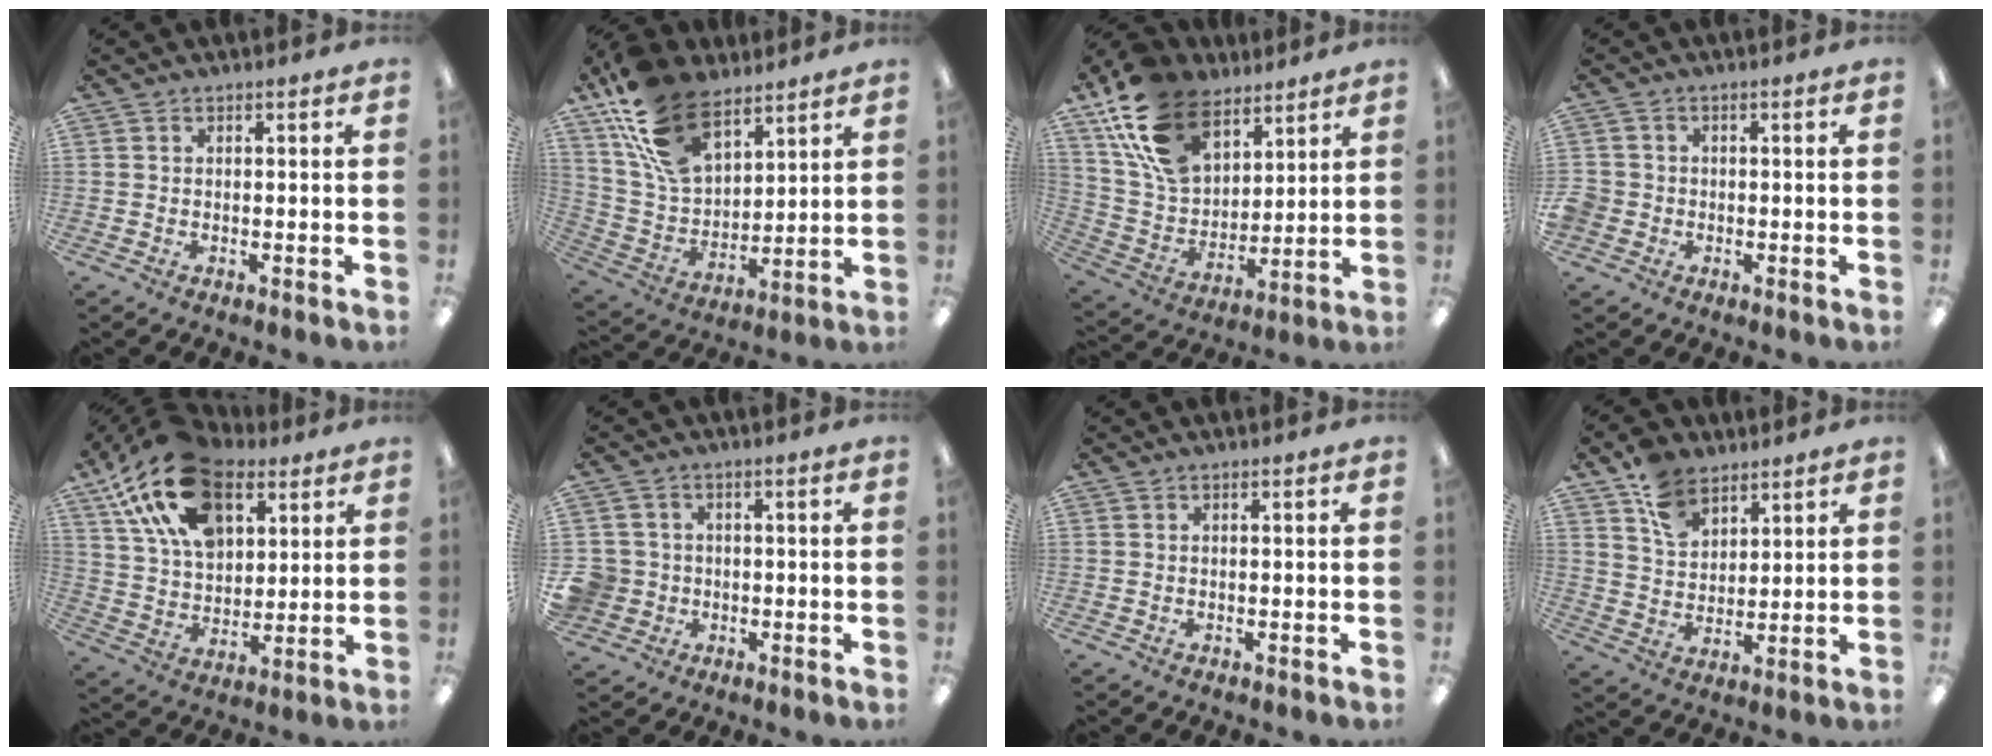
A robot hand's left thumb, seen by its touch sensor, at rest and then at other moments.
{"total": 19.3, "force": [11.9, 10.9, 10.6], "torque": [-0.219, -0.045, 0.224]}
{"total": 19.3, "force": [11.9, 11.8, 9.5], "torque": [-0.199, -0.040, 0.229]}
{"total": 3.1, "force": [-0.7, 2.9, 0.7], "torque": [-0.011, 0.007, -0.013]}
{"total": 22.3, "force": [12.2, 12.9, 13.5], "torque": [-0.266, -0.038, 0.220]}
{"total": 5.7, "force": [-0.6, 5.5, 1.1], "torque": [-0.043, 0.016, -0.008]}
{"total": 0.0}
{"total": 9.8, "force": [6.6, 6.1, 3.8], "torque": [-0.076, -0.022, 0.127]}